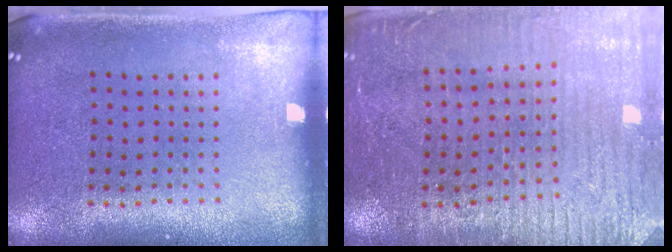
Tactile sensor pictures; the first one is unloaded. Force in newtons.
{"total": 3.1, "press": 3.0, "slide": 0.9}